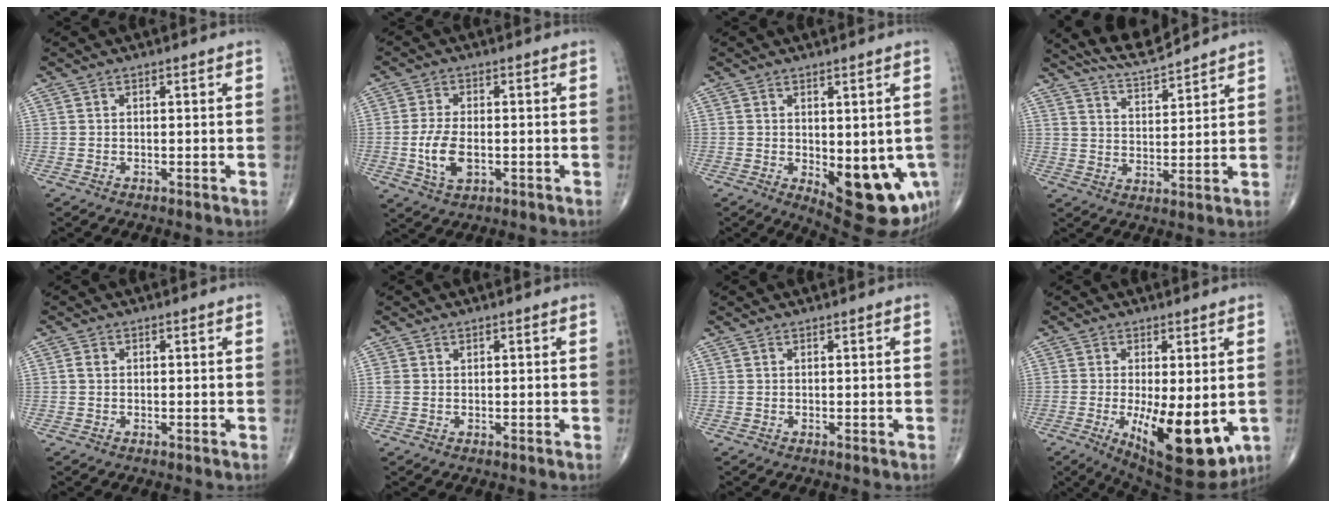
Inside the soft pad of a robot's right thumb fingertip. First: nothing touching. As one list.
[{"total": 6.7, "force": [-1.1, 3.6, 5.6], "torque": [-0.115, -0.004, -0.018]}, {"total": 14.0, "force": [-3.5, 6.2, 12.1], "torque": [-0.127, -0.020, -0.026]}, {"total": 7.7, "force": [7.5, 0.2, 1.9], "torque": [-0.033, -0.040, 0.142]}, {"total": 0.9, "force": [0.1, 0.7, 0.6], "torque": [-0.011, 0.001, 0.000]}, {"total": 1.0, "force": [0.4, 0.8, 0.4], "torque": [-0.003, 0.002, 0.007]}, {"total": 0.0}, {"total": 14.8, "force": [-3.1, 5.6, 13.3], "torque": [-0.193, -0.030, -0.029]}]